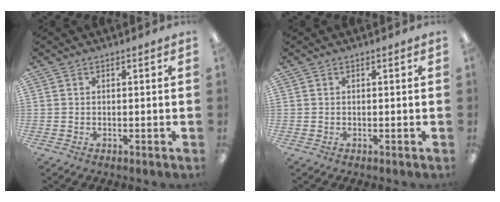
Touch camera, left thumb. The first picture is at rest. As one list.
[{"total": 0.0}]